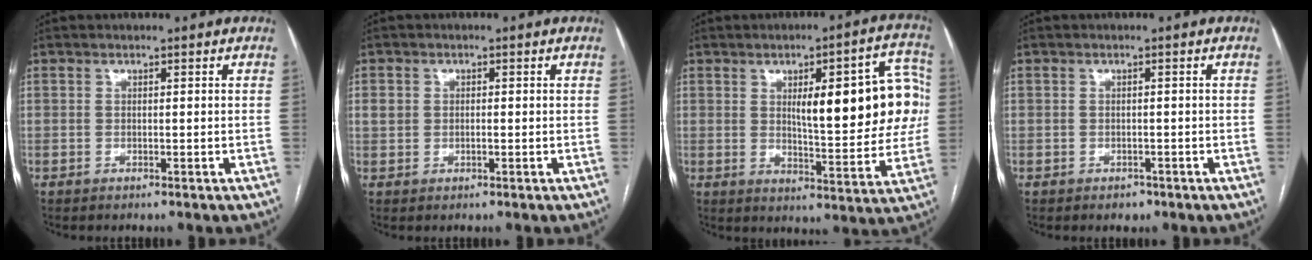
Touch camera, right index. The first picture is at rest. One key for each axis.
{"total": 2.3, "fx": 0.2, "fy": 1.8, "fz": 1.4, "tx": -0.030, "ty": 0.017, "tz": 0.008}
{"total": 16.6, "fx": 2.9, "fy": 4.6, "fz": 15.7, "tx": -0.195, "ty": 0.025, "tz": 0.044}
{"total": 1.5, "fx": -1.0, "fy": 1.1, "fz": 0.4, "tx": -0.006, "ty": 0.002, "tz": -0.010}